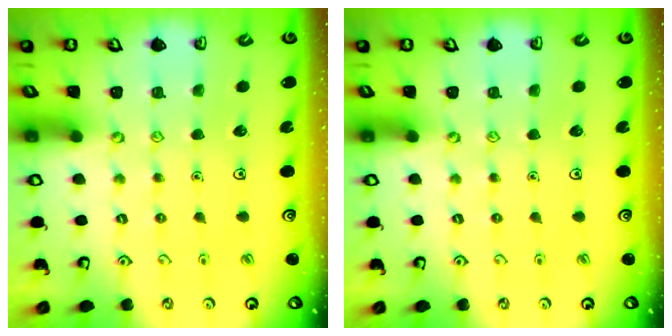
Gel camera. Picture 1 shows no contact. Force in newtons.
{"total": 0.0}